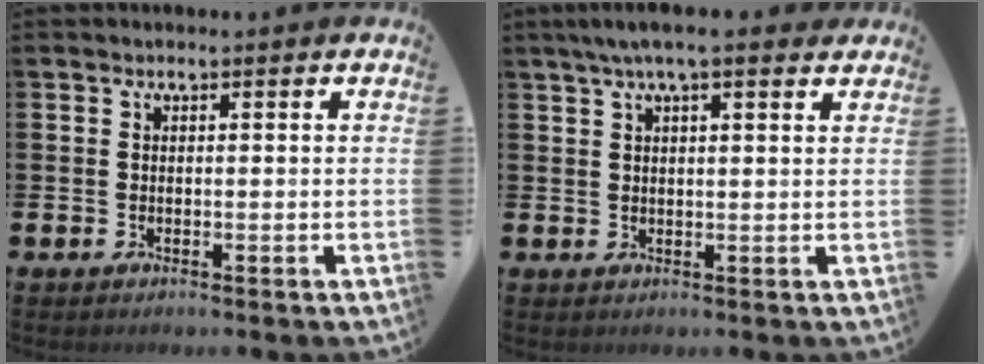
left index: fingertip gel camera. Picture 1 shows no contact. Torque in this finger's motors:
{"motor_torque": [0.98, -1.16, 0.17, 0.21]}